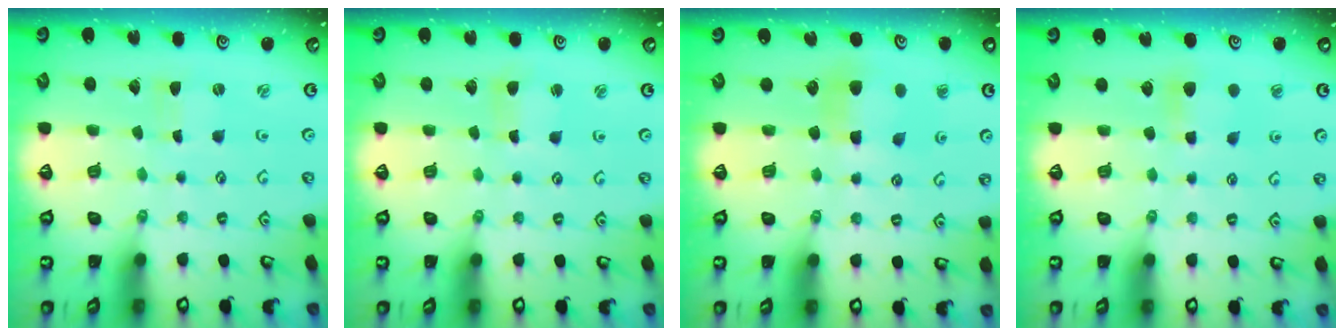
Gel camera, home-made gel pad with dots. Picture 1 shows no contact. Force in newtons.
{"total": 2.5, "press": 2.5, "slide": 0.3}
{"total": 6.5, "press": 6.5, "slide": 0.6}
{"total": 5.5, "press": 5.5, "slide": 0.8}